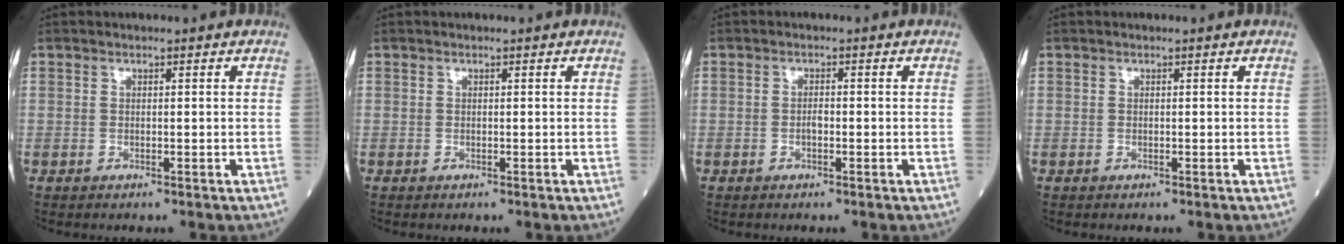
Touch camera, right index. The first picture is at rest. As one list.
[{"total": 0.0}, {"total": 1.2, "force": [-0.4, 0.4, 1.0], "torque": [-0.017, 0.002, -0.008]}, {"total": 0.0}]